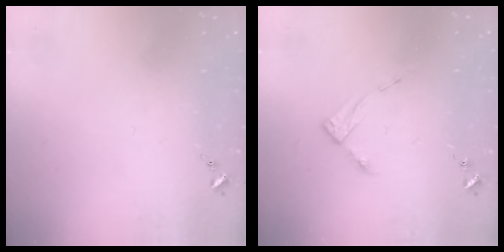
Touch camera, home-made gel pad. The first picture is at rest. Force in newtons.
{"total": 2.8, "press": 2.8, "slide": 0.4}